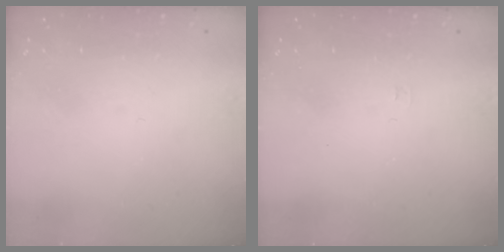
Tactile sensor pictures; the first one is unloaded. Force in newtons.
{"total": 3.3, "press": 3.3, "slide": 0.4}